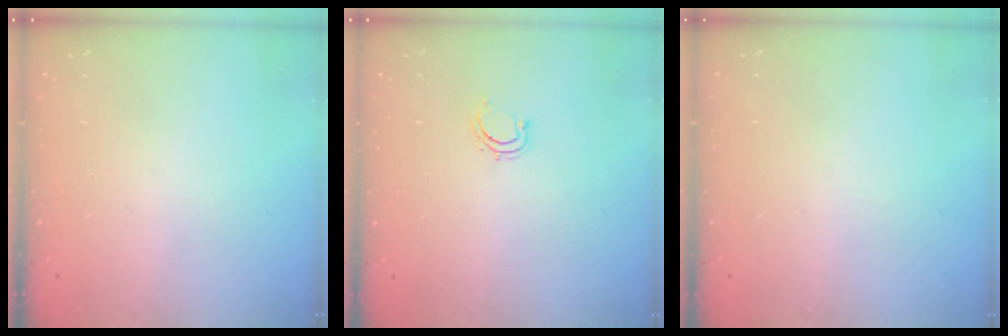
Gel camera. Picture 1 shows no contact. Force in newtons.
{"total": 4.0, "press": 3.8, "slide": 1.1}
{"total": 0.0}